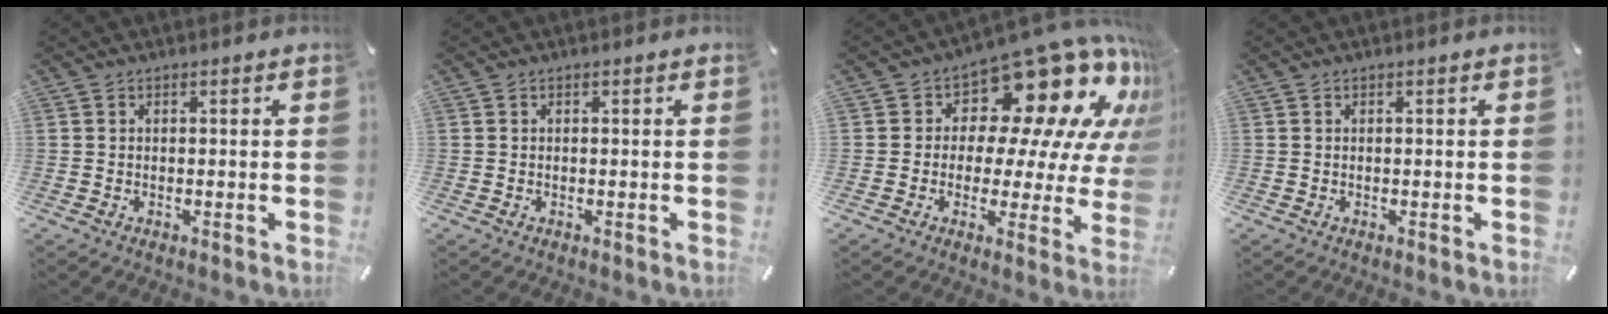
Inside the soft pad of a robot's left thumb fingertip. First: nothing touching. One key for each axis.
{"total": 0.0}
{"total": 18.6, "fx": 11.3, "fy": 9.5, "fz": 11.3, "tx": -0.151, "ty": -0.098, "tz": 0.188}
{"total": 0.0}